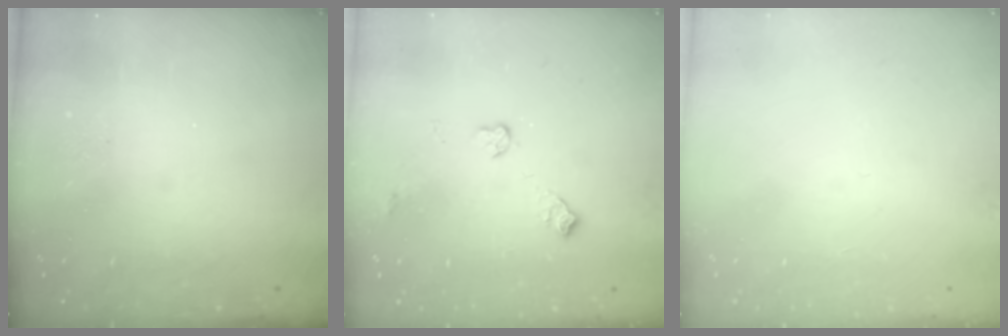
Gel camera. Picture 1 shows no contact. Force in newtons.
{"total": 7.3, "press": 7.3, "slide": 0.8}
{"total": 0.0}